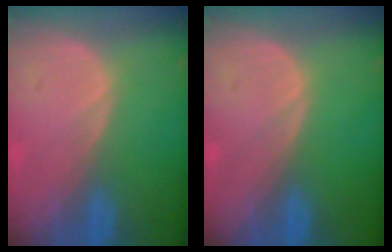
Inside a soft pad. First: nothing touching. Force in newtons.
{"total": 0.0}